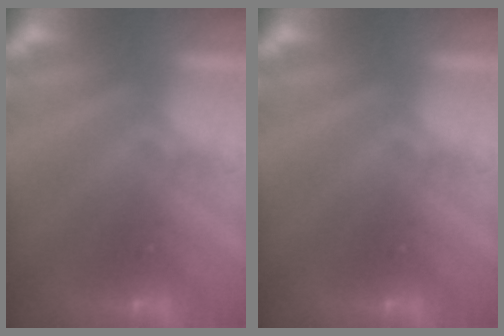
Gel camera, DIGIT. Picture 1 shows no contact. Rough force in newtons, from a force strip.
{"total": 0.0}